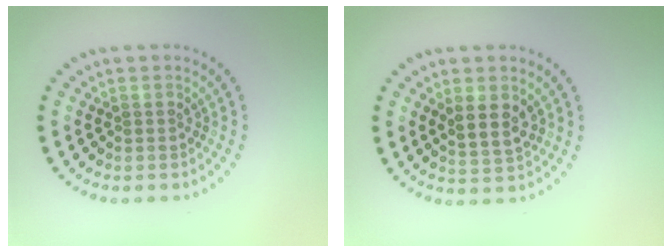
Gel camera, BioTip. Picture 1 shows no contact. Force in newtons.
{"total": 2.6, "press": 2.3, "slide": 1.1}